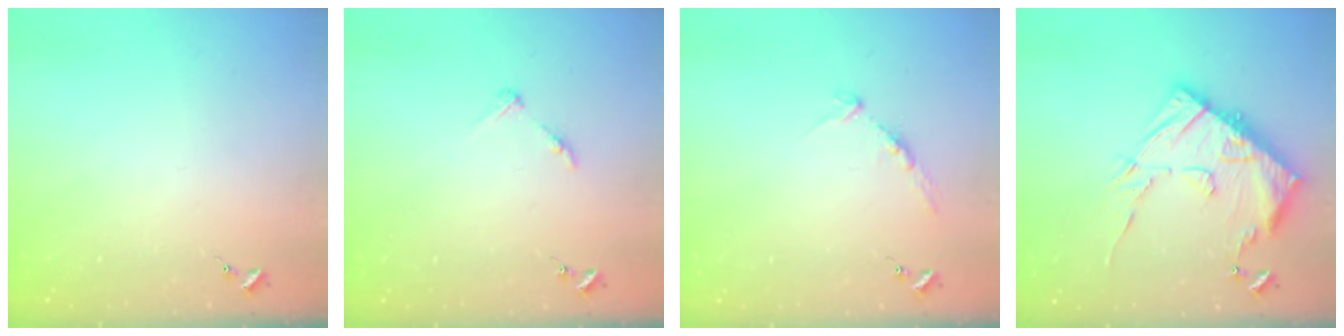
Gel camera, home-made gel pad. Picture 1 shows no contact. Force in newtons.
{"total": 5.2, "press": 5.2, "slide": 0.6}
{"total": 8.3, "press": 8.2, "slide": 0.9}
{"total": 17.0, "press": 16.9, "slide": 1.5}